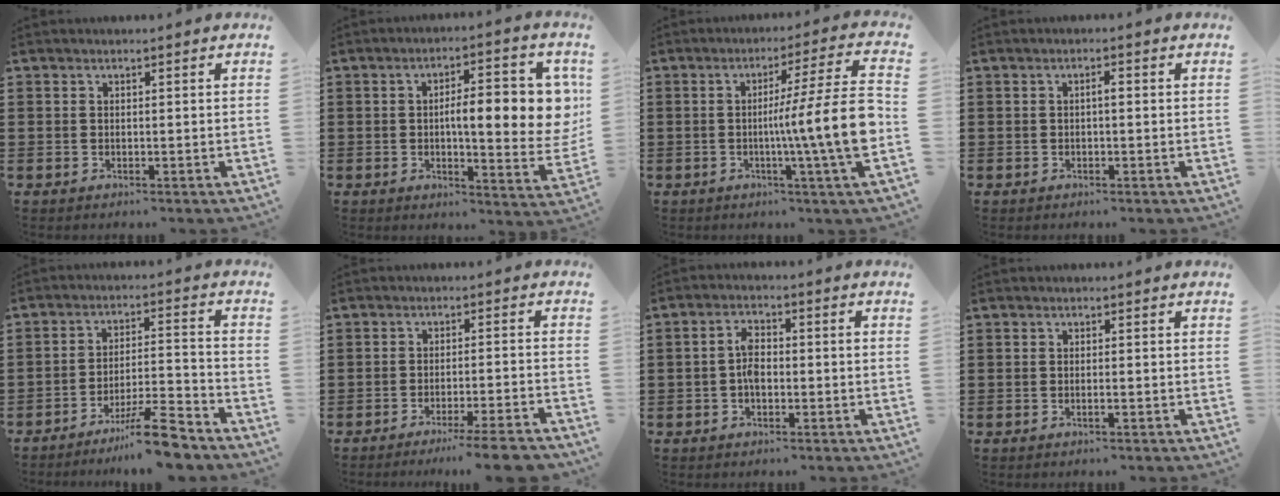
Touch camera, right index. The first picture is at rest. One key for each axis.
{"total": 11.0, "fx": 1.1, "fy": 3.4, "fz": 10.4, "tx": -0.147, "ty": -0.004, "tz": 0.010}
{"total": 13.3, "fx": -2.1, "fy": 0.3, "fz": 13.2, "tx": -0.194, "ty": -0.018, "tz": -0.046}
{"total": 1.1, "fx": -0.2, "fy": 0.2, "fz": 1.0, "tx": -0.020, "ty": -0.001, "tz": -0.003}
{"total": 9.6, "fx": -7.6, "fy": 0.6, "fz": 5.8, "tx": -0.092, "ty": 0.014, "tz": -0.141}
{"total": 5.0, "fx": -4.2, "fy": -0.6, "fz": 2.6, "tx": -0.039, "ty": -0.015, "tz": -0.078}
{"total": 4.1, "fx": -0.6, "fy": 1.8, "fz": 3.7, "tx": -0.081, "ty": 0.002, "tz": -0.017}
{"total": 0.7, "fx": -0.3, "fy": 0.0, "fz": 0.6, "tx": -0.011, "ty": -0.004, "tz": -0.005}